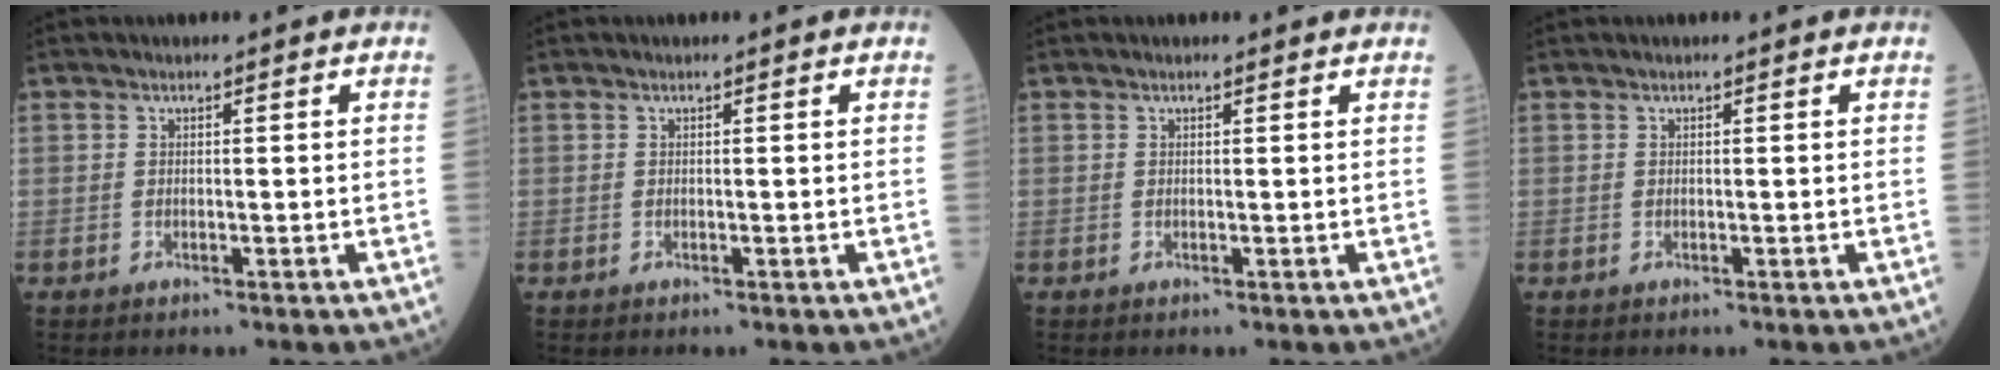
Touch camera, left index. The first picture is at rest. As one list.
[{"total": 0.0}, {"total": 0.9, "force": [0.8, 0.4, 0.3], "torque": [-0.013, 0.008, 0.013]}, {"total": 0.0}]